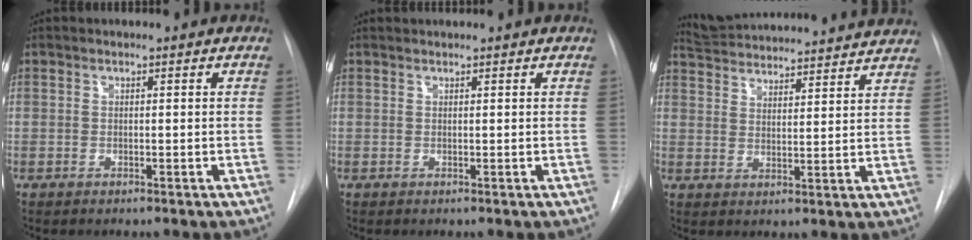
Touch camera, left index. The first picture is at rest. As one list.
[{"total": 0.7, "force": [0.7, -0.2, 0.1], "torque": [-0.004, 0.018, 0.016]}, {"total": 21.2, "force": [20.2, 2.6, 6.0], "torque": [-0.112, -0.007, 0.272]}]